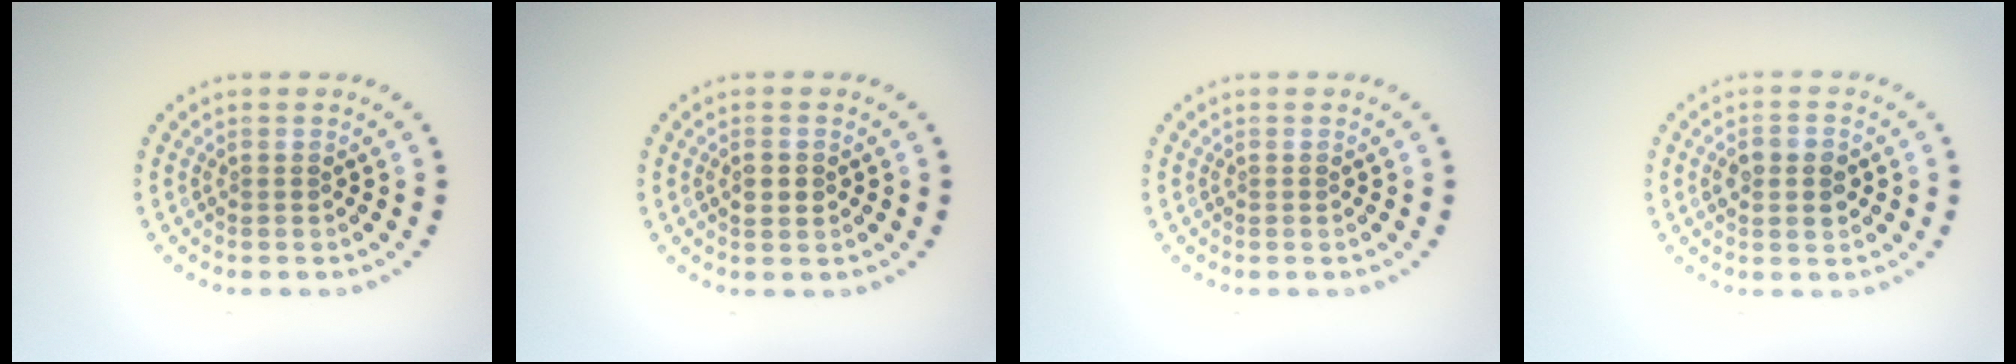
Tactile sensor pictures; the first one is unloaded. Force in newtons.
{"total": 1.0, "press": 1.0, "slide": 0.0}
{"total": 0.0}
{"total": 2.9, "press": 2.9, "slide": 0.1}